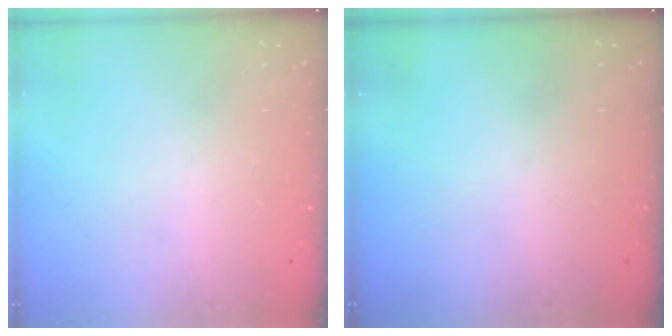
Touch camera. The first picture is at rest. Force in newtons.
{"total": 0.0}